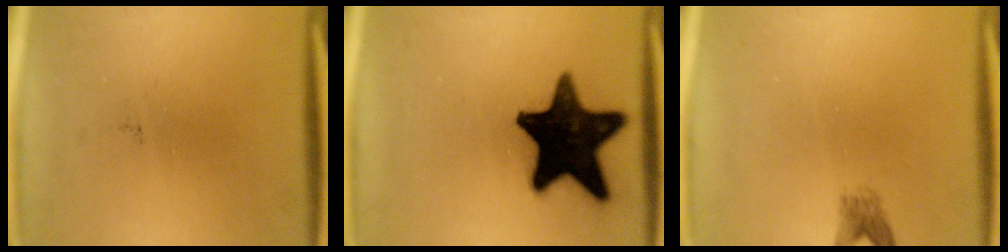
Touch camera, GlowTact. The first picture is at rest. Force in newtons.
{"total": 19.7}
{"total": 1.8}